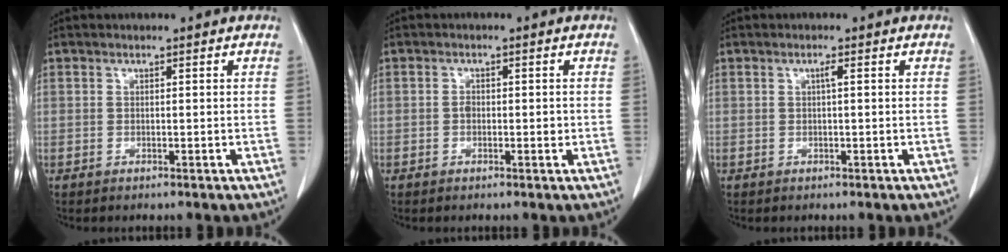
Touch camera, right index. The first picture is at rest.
{"total": 1.8, "force": [-0.2, 1.1, 1.5], "torque": [-0.024, 0.003, -0.003]}
{"total": 0.7, "force": [0.2, -0.1, 0.7], "torque": [-0.013, 0.002, 0.003]}